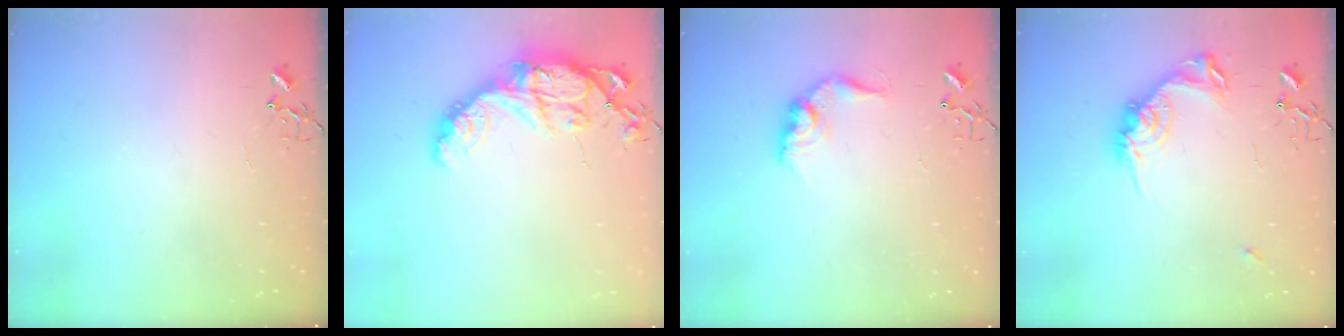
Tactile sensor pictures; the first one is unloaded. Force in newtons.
{"total": 14.7, "press": 14.6, "slide": 0.7}
{"total": 11.6, "press": 11.5, "slide": 0.5}
{"total": 14.1, "press": 14.1, "slide": 0.3}